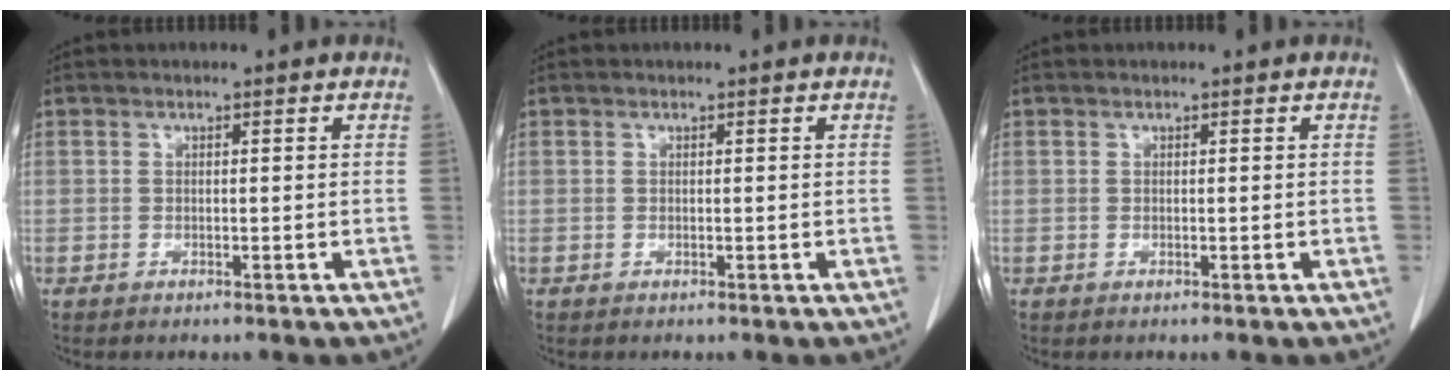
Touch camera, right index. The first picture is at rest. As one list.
[{"total": 0.0}, {"total": 0.0}]